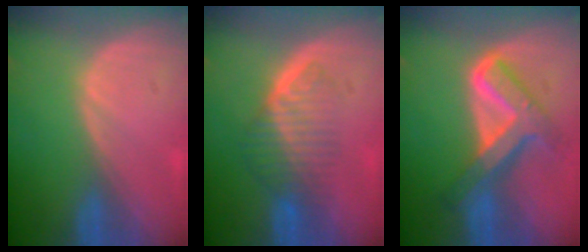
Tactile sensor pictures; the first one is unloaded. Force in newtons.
{"total": 6.6, "press": 5.9, "slide": 2.9}
{"total": 8.4, "press": 8.4, "slide": 0.6}